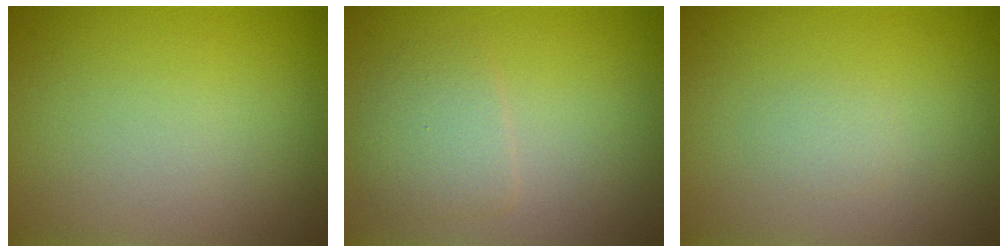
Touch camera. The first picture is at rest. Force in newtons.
{"total": 2.4, "press": 2.4, "slide": 0.1}
{"total": 0.6, "press": 0.6, "slide": 0.1}